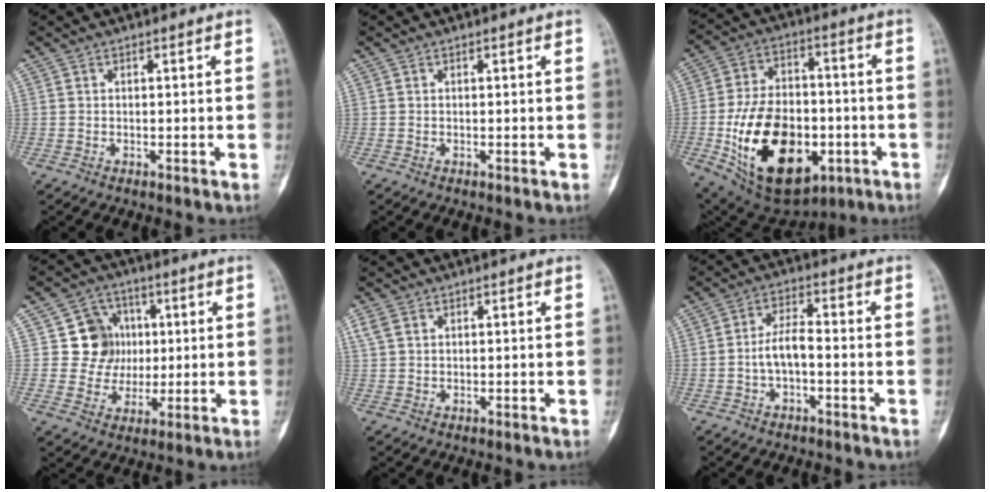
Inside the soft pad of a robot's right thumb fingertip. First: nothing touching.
{"total": 0.0}
{"total": 24.4, "force": [-6.6, 15.0, 18.1], "torque": [-0.290, 0.018, -0.081]}
{"total": 9.7, "force": [1.7, 9.1, 2.9], "torque": [0.007, 0.007, 0.029]}
{"total": 2.4, "force": [1.2, 1.6, 1.4], "torque": [-0.035, 0.009, 0.031]}
{"total": 5.0, "force": [-1.3, 2.2, 4.3], "torque": [-0.079, 0.024, -0.028]}